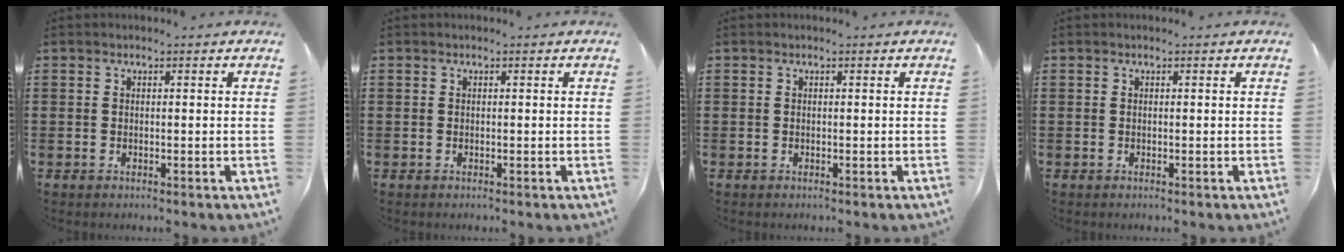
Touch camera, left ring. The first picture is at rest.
{"total": 0.0}
{"total": 0.0}
{"total": 0.0}